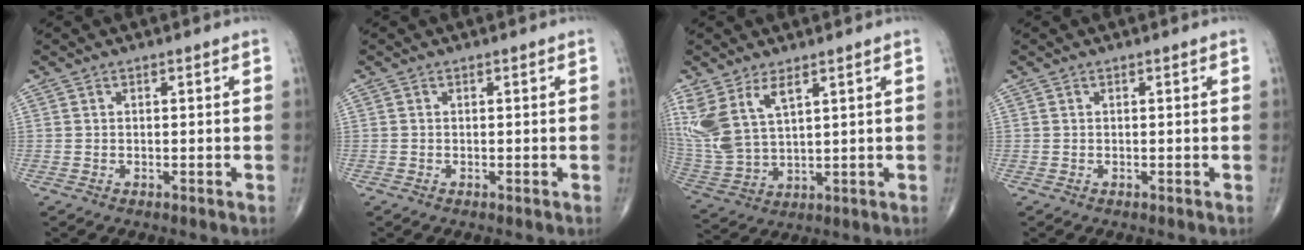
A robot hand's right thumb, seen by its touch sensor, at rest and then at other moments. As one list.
[{"total": 0.0}, {"total": 11.7, "force": [5.8, 5.5, 8.6], "torque": [-0.197, -0.018, 0.134]}, {"total": 0.0}]